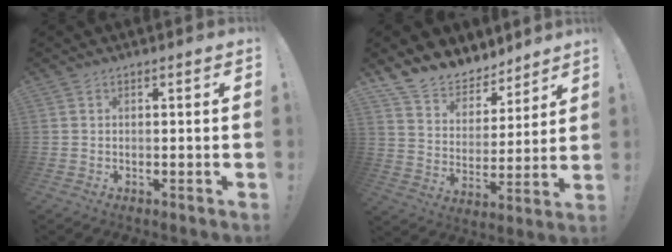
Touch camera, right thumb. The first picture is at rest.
{"total": 11.6, "force": [10.0, 5.6, 1.7], "torque": [-0.045, -0.083, 0.190]}